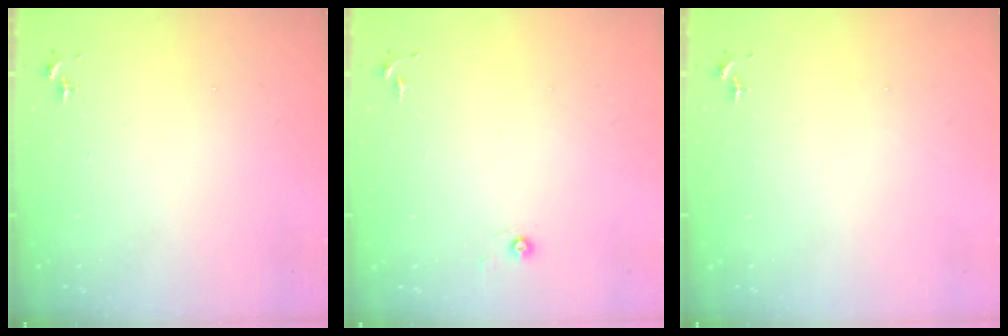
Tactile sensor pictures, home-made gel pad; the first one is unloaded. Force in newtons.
{"total": 3.1, "press": 3.0, "slide": 0.8}
{"total": 0.0}